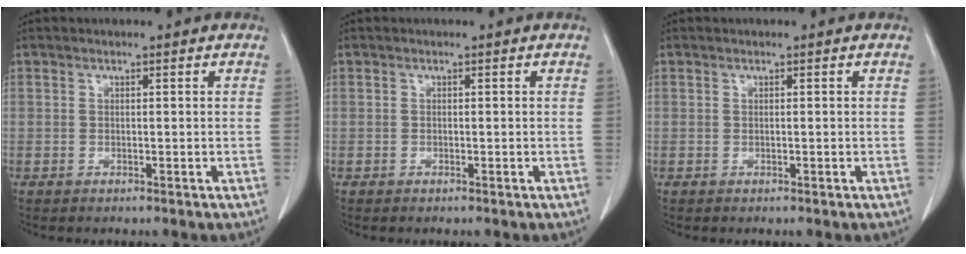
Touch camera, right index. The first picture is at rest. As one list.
[{"total": 0.0}, {"total": 0.0}]